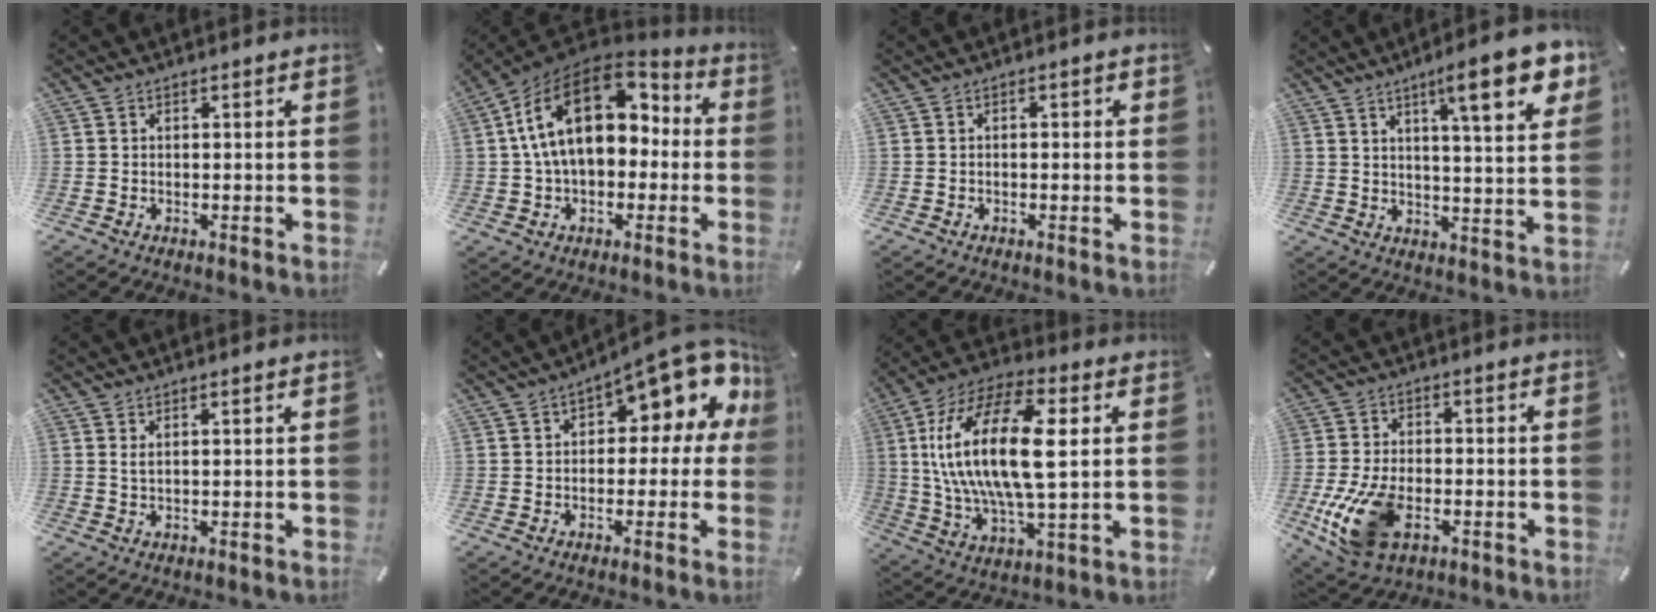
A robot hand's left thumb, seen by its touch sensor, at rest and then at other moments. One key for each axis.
{"total": 20.3, "fx": 4.5, "fy": 13.5, "fz": 14.6, "tx": -0.274, "ty": -0.004, "tz": 0.077}
{"total": 1.3, "fx": -0.5, "fy": 0.4, "fz": 1.1, "tx": -0.021, "ty": 0.003, "tz": -0.011}
{"total": 14.9, "fx": 7.8, "fy": 3.2, "fz": 12.3, "tx": -0.173, "ty": -0.035, "tz": 0.115}
{"total": 1.7, "fx": 0.9, "fy": 0.1, "fz": 1.3, "tx": -0.028, "ty": -0.001, "tz": 0.017}
{"total": 12.7, "fx": 6.8, "fy": 5.1, "fz": 9.5, "tx": -0.130, "ty": -0.052, "tz": 0.113}
{"total": 22.4, "fx": 4.0, "fy": 9.7, "fz": 19.8, "tx": -0.413, "ty": -0.004, "tz": 0.058}
{"total": 13.9, "fx": -4.0, "fy": 8.4, "fz": 10.3, "tx": -0.227, "ty": -0.001, "tz": -0.070}